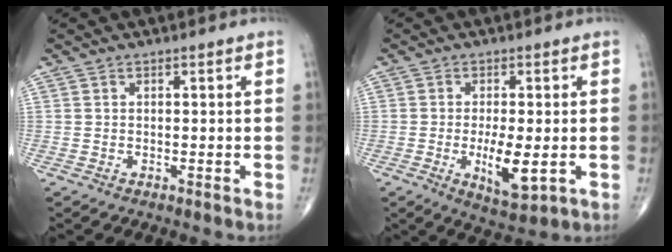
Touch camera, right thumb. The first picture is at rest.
{"total": 7.7, "force": [-1.6, 2.8, 7.0], "torque": [-0.118, -0.018, -0.020]}